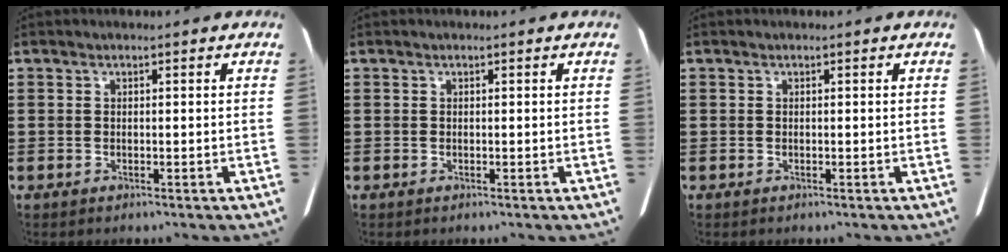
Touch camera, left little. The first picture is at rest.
{"total": 0.0}
{"total": 0.0}